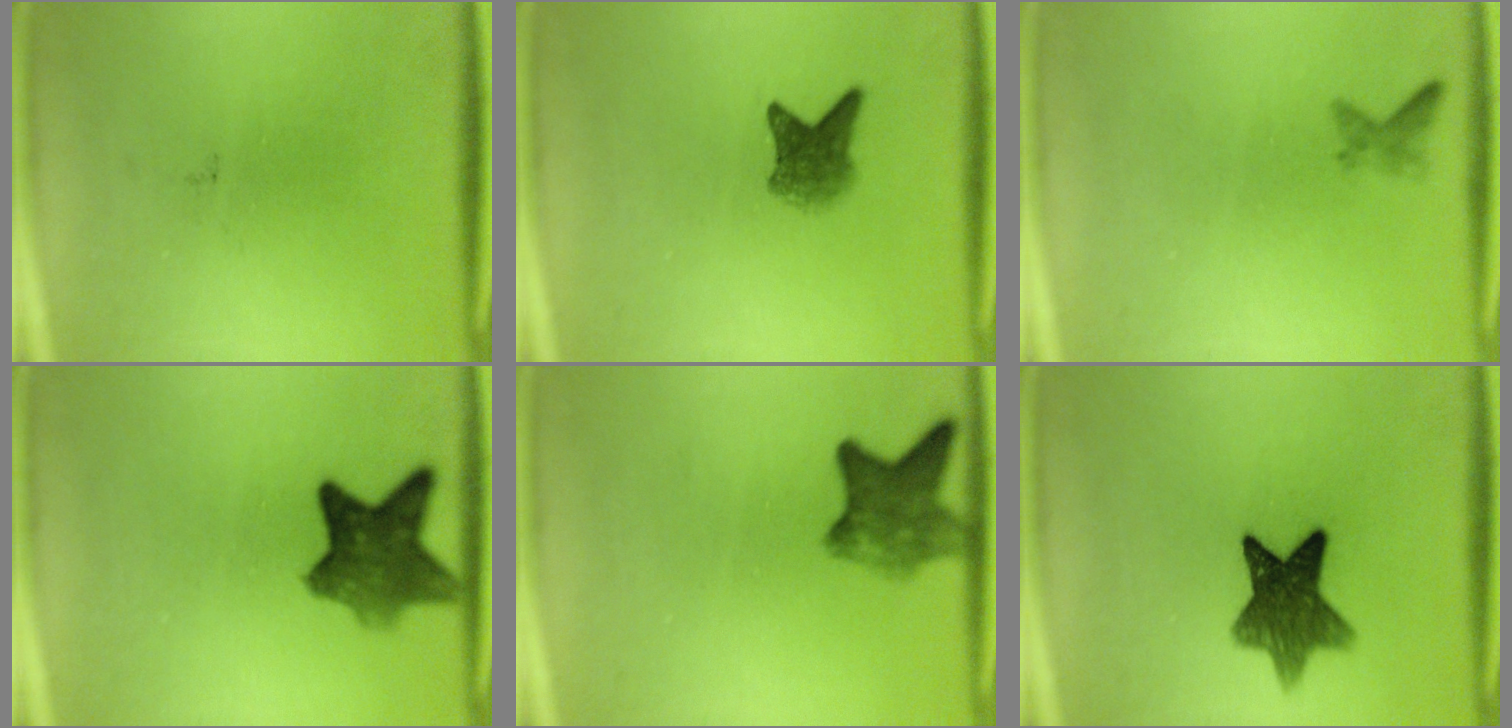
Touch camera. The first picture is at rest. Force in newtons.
{"total": 3.5}
{"total": 1.1}
{"total": 8.3}
{"total": 6.2}
{"total": 9.8}